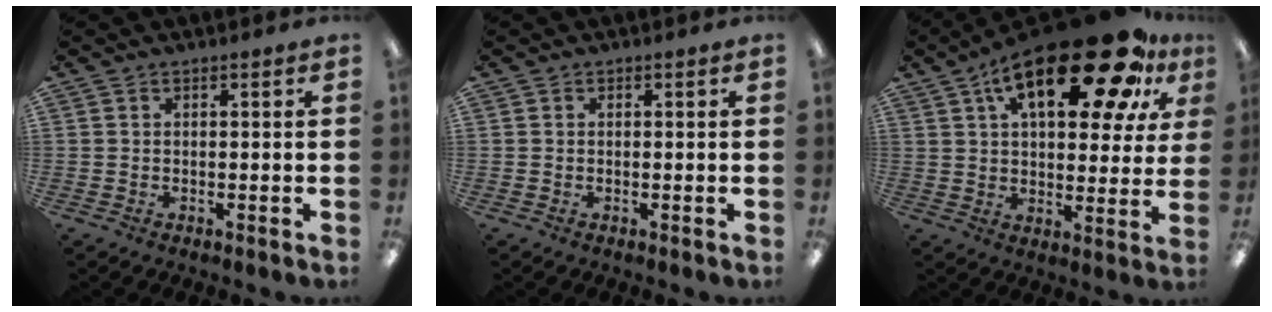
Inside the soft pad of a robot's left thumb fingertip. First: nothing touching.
{"total": 0.0}
{"total": 26.2, "force": [13.8, 10.6, 19.5], "torque": [-0.293, -0.066, 0.219]}